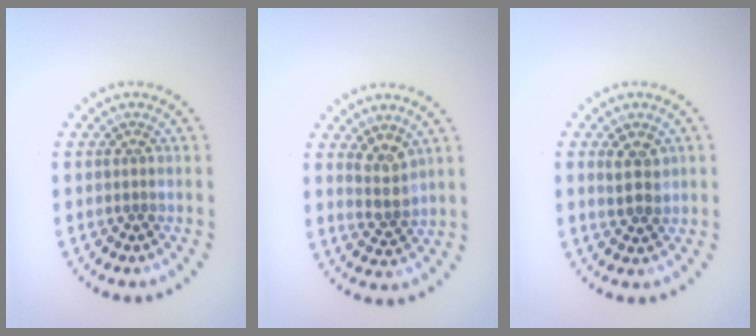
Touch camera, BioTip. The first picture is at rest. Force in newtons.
{"total": 2.2, "press": 1.9, "slide": 1.1}
{"total": 2.2, "press": 2.1, "slide": 0.7}